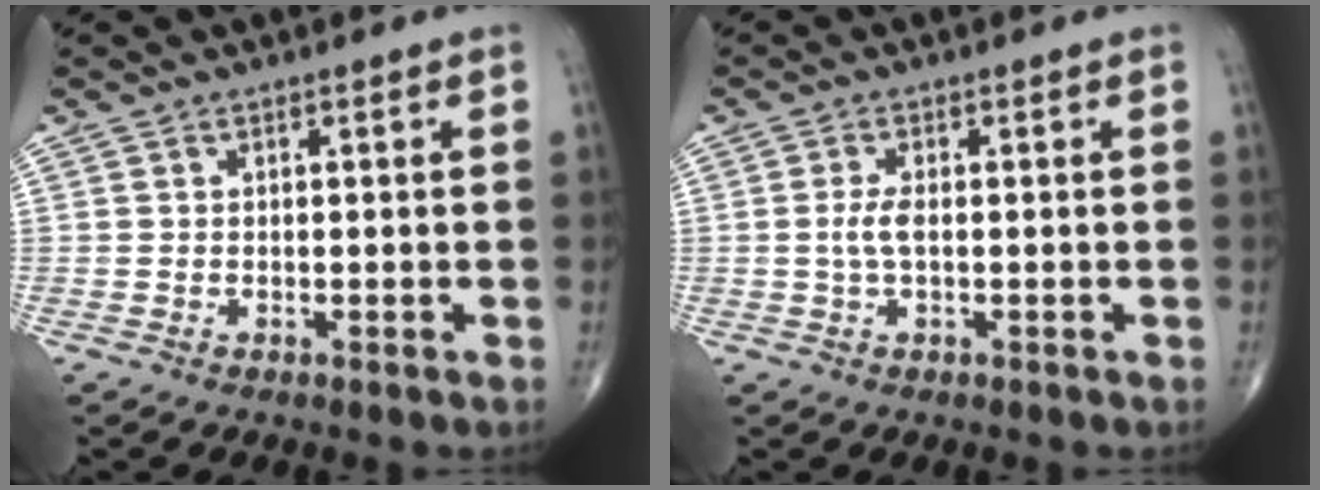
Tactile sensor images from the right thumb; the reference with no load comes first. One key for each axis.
{"total": 2.8, "fx": -0.1, "fy": 1.0, "fz": 2.6, "tx": -0.064, "ty": 0.000, "tz": -0.004}